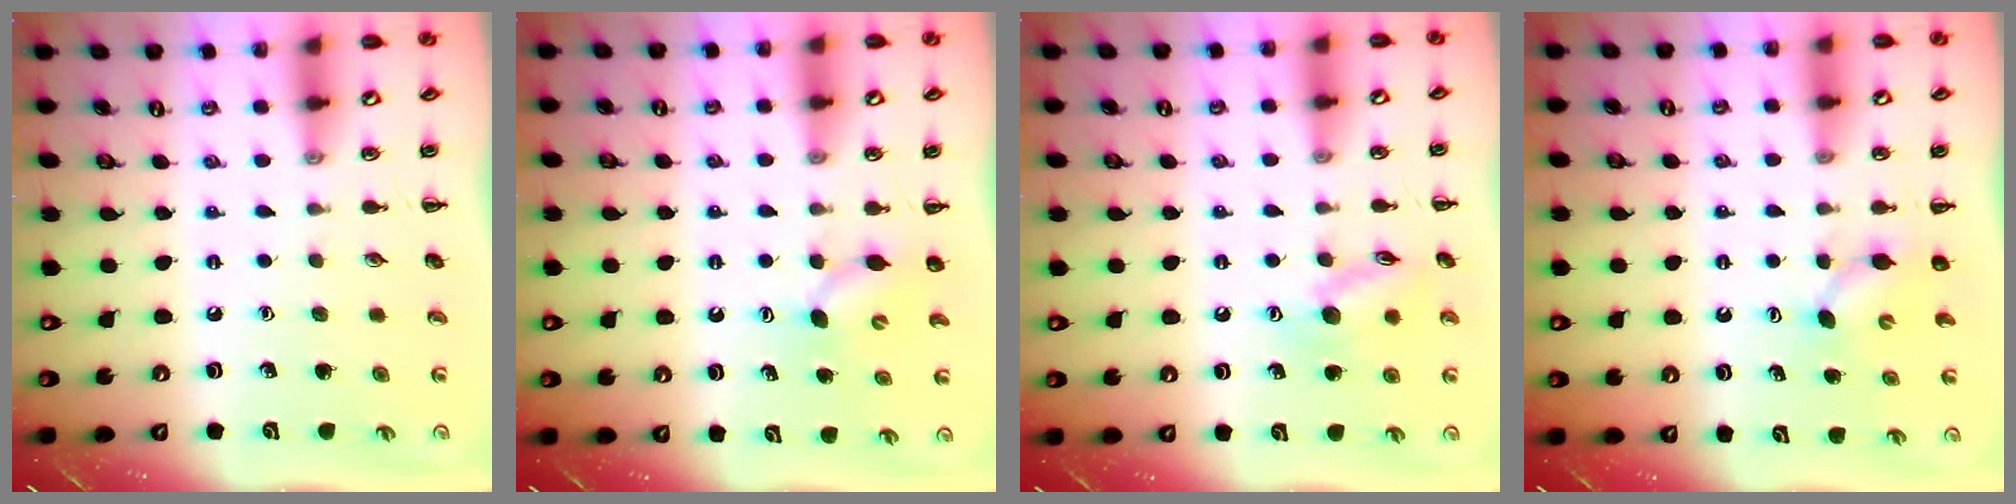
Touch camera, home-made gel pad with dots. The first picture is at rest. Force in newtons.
{"total": 4.6, "press": 4.5, "slide": 0.4}
{"total": 11.1, "press": 11.1, "slide": 1.0}
{"total": 3.9, "press": 3.7, "slide": 1.0}